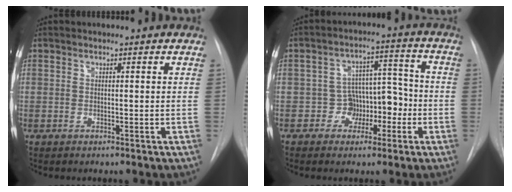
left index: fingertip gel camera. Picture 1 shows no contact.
{"total": 6.5, "force": [-2.6, 5.3, 2.8], "torque": [-0.027, 0.037, -0.036]}